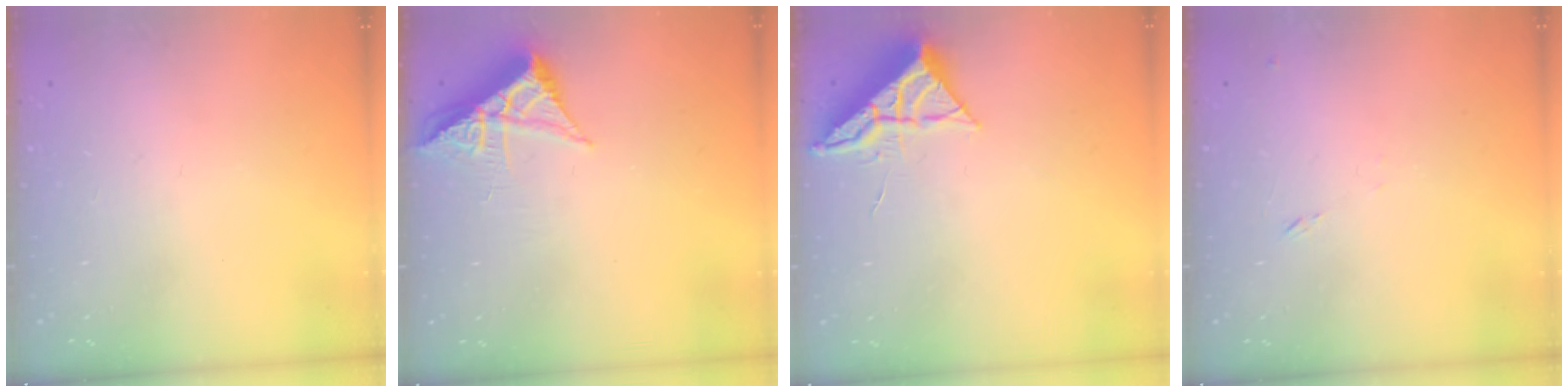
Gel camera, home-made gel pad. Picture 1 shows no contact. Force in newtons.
{"total": 6.3, "press": 6.2, "slide": 0.9}
{"total": 6.6, "press": 6.6, "slide": 0.3}
{"total": 7.2, "press": 7.1, "slide": 0.6}